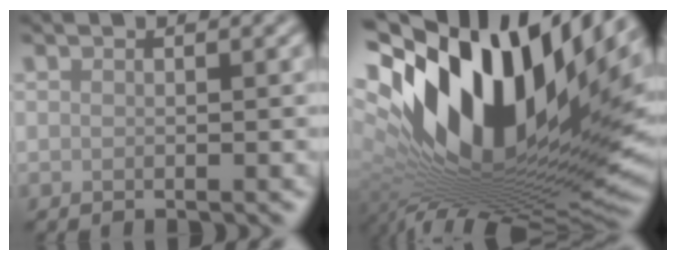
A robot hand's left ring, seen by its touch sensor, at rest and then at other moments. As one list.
[{"total": 17.8, "force": [4.2, 7.8, 15.4], "torque": [-0.263, 0.005, 0.062]}]